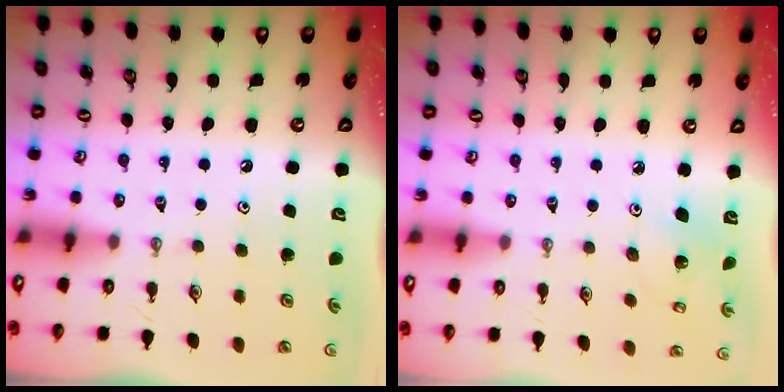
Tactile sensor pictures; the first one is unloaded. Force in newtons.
{"total": 3.5, "press": 3.5, "slide": 0.3}